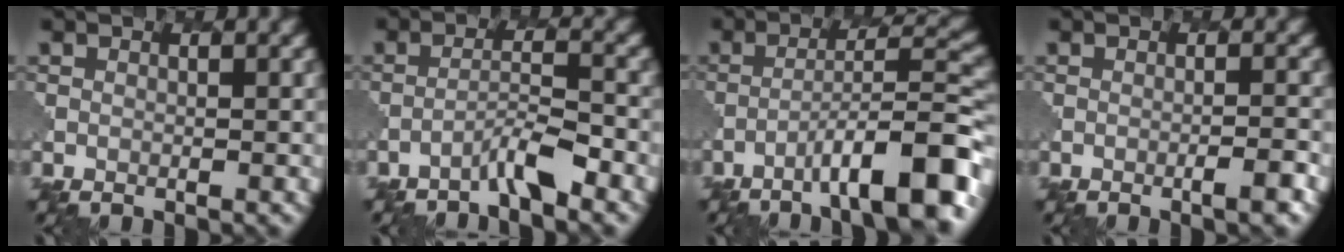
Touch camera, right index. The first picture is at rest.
{"total": 2.4, "force": [-2.1, 0.0, 1.3], "torque": [-0.023, 0.008, -0.043]}
{"total": 9.7, "force": [-5.8, 1.6, 7.6], "torque": [-0.112, 0.020, -0.090]}
{"total": 2.2, "force": [-1.0, 0.3, 1.9], "torque": [-0.020, 0.004, -0.023]}